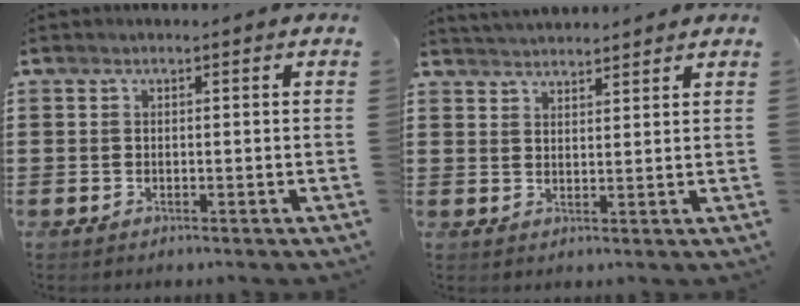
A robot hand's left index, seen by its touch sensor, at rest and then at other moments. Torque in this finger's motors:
{"motor_torque": [2.14, 0.00, 0.25, 0.12]}